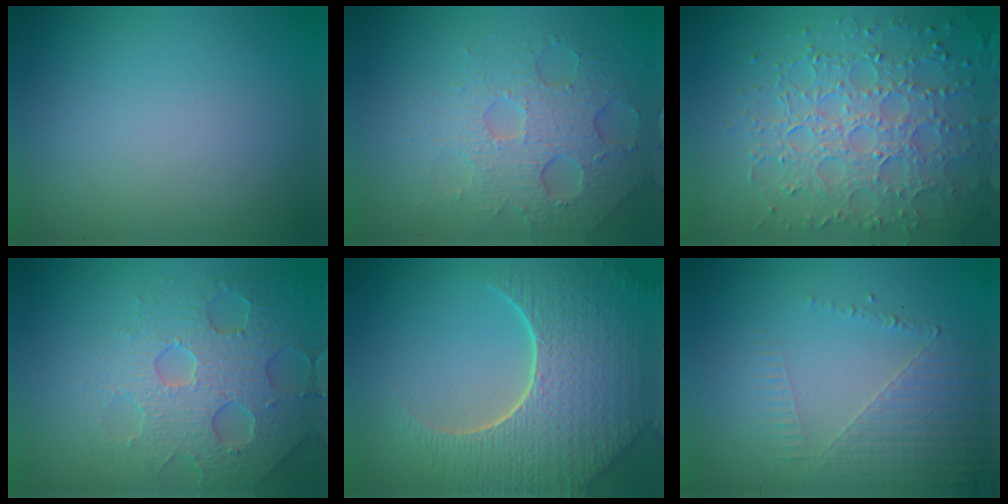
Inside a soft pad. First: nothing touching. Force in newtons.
{"total": 4.9, "press": 4.1, "slide": 2.7}
{"total": 7.0, "press": 5.5, "slide": 4.4}
{"total": 4.7, "press": 4.6, "slide": 1.0}
{"total": 8.7, "press": 6.1, "slide": 6.3}
{"total": 5.0, "press": 2.9, "slide": 4.1}